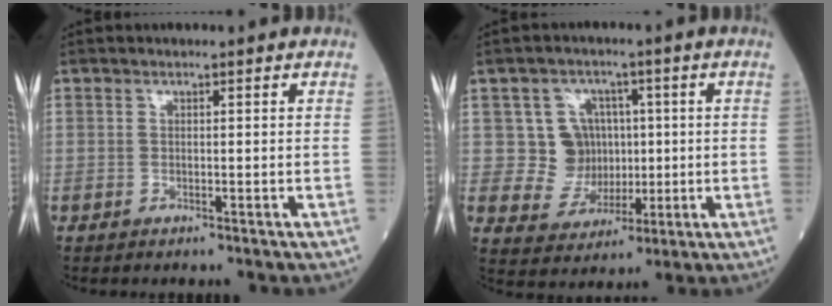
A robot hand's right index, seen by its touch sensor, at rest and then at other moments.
{"total": 7.4, "force": [1.2, 7.2, 1.4], "torque": [-0.022, 0.023, 0.030]}